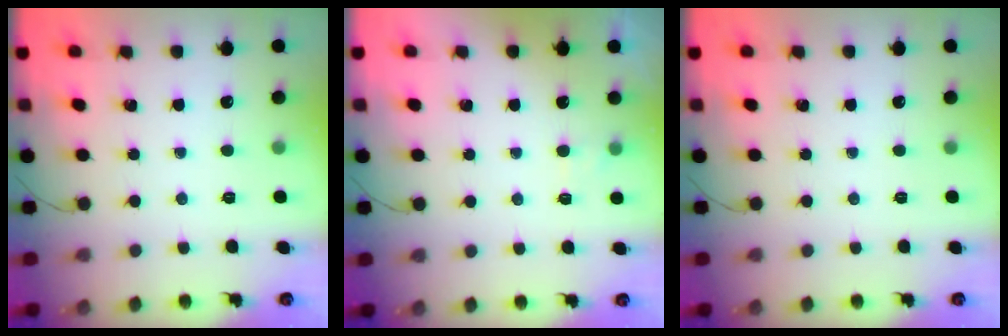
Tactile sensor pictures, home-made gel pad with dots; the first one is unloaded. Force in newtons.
{"total": 1.4, "press": 1.0, "slide": 1.0}
{"total": 0.0}